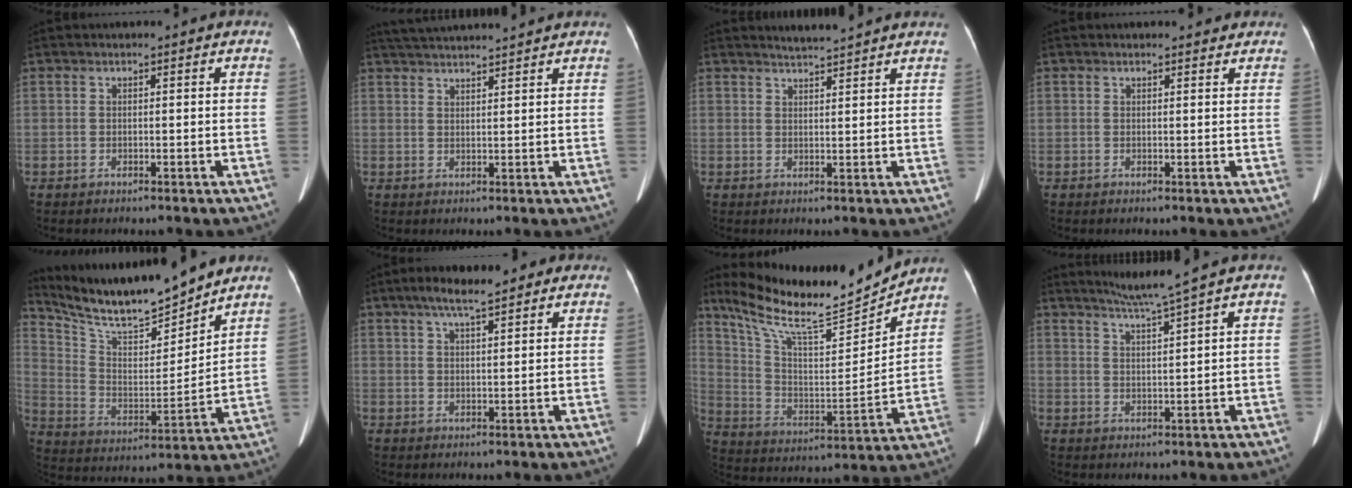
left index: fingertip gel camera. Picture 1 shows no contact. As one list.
[{"total": 10.8, "force": [10.1, 0.3, 3.9], "torque": [-0.073, 0.033, 0.151]}, {"total": 4.2, "force": [4.1, -0.5, 0.9], "torque": [-0.020, 0.011, 0.055]}, {"total": 2.8, "force": [2.6, 0.9, 0.5], "torque": [-0.005, 0.003, 0.023]}, {"total": 17.4, "force": [15.6, 2.2, 7.4], "torque": [-0.146, -0.005, 0.274]}, {"total": 7.9, "force": [5.5, 1.9, 5.3], "torque": [-0.085, 0.026, 0.085]}, {"total": 18.2, "force": [16.4, 1.2, 7.7], "torque": [-0.150, -0.015, 0.280]}, {"total": 4.9, "force": [4.0, -1.9, 2.3], "torque": [-0.045, -0.012, 0.076]}]